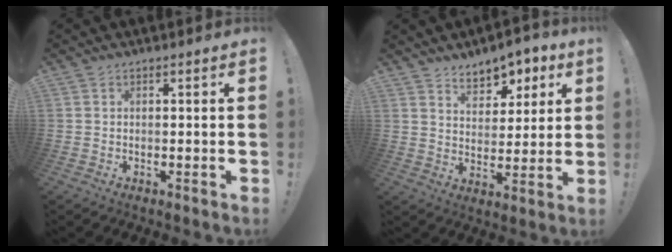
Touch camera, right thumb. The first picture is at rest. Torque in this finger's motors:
{"motor_torque": [0.04, 0.16, 0.08, 0.56, 0.03]}